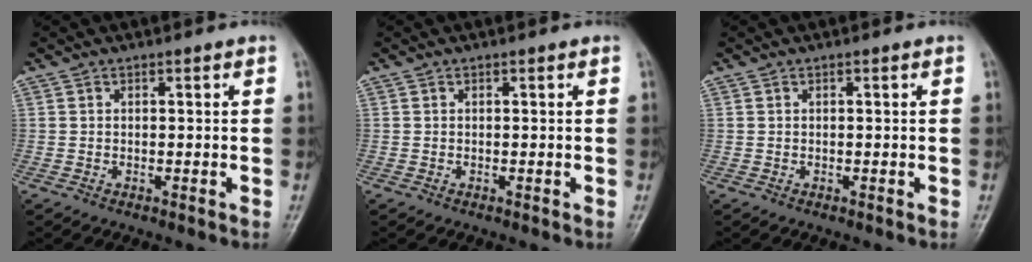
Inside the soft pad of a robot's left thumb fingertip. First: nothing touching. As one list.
[{"total": 0.0}, {"total": 0.0}]